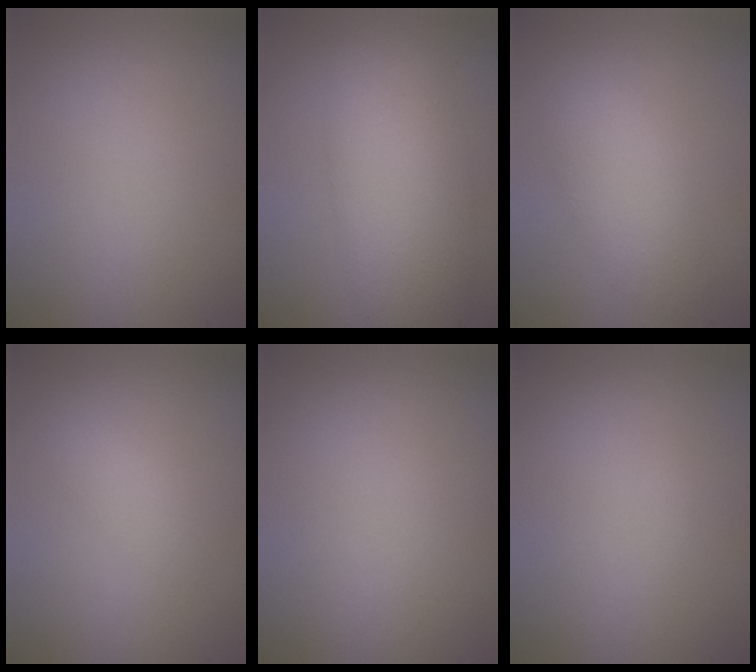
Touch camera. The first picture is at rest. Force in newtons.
{"total": 6.6, "press": 6.6, "slide": 0.2}
{"total": 3.1, "press": 3.1, "slide": 0.2}
{"total": 1.0, "press": 1.0, "slide": 0.0}
{"total": 0.0}
{"total": 0.0}